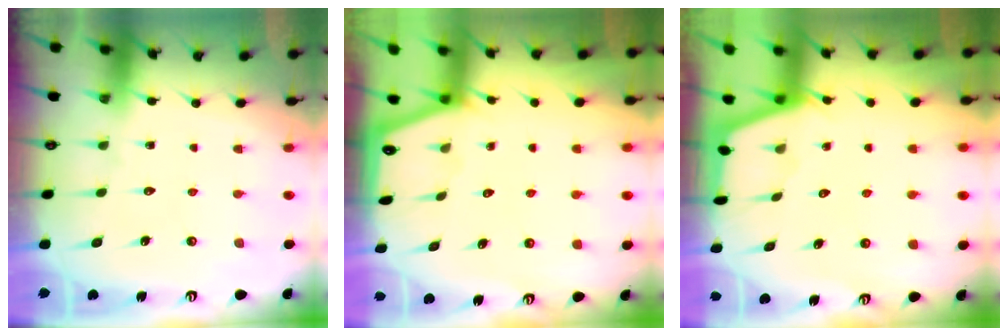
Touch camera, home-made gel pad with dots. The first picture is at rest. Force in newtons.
{"total": 0.7, "press": 0.6, "slide": 0.2}
{"total": 2.2, "press": 2.2, "slide": 0.1}